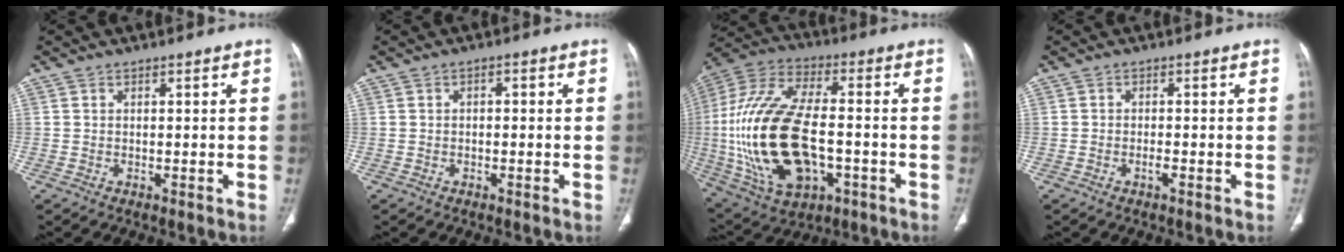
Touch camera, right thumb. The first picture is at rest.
{"total": 1.1, "force": [0.0, 0.7, 0.8], "torque": [-0.010, 0.006, -0.003]}
{"total": 26.1, "force": [-3.6, 13.6, 22.0], "torque": [-0.465, 0.009, -0.048]}
{"total": 1.3, "force": [-0.7, 0.4, 1.0], "torque": [-0.020, 0.004, -0.012]}